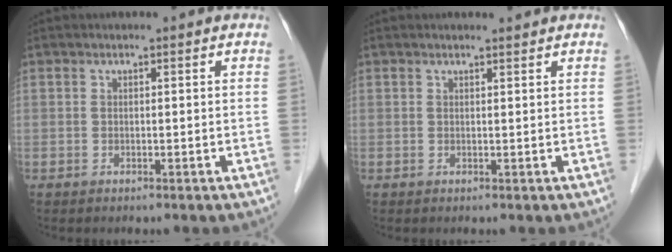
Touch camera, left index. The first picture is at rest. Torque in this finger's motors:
{"motor_torque": [0.15, -0.39, 0.04, 0.01]}